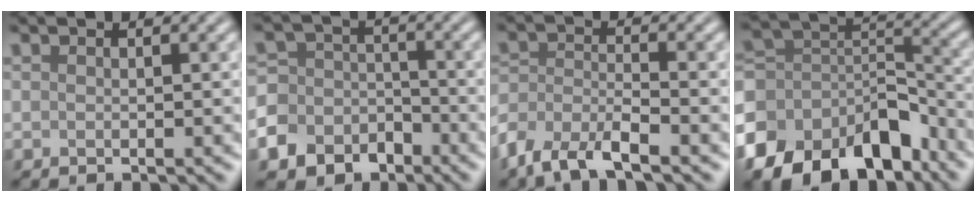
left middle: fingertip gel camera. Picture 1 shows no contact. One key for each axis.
{"total": 7.6, "fx": -4.6, "fy": 5.9, "fz": 1.4, "tx": -0.014, "ty": -0.018, "tz": -0.099}
{"total": 5.1, "fx": -3.9, "fy": 1.6, "fz": 2.9, "tx": -0.057, "ty": -0.005, "tz": -0.084}
{"total": 12.7, "fx": -8.3, "fy": 7.5, "fz": 6.1, "tx": -0.132, "ty": 0.001, "tz": -0.145}